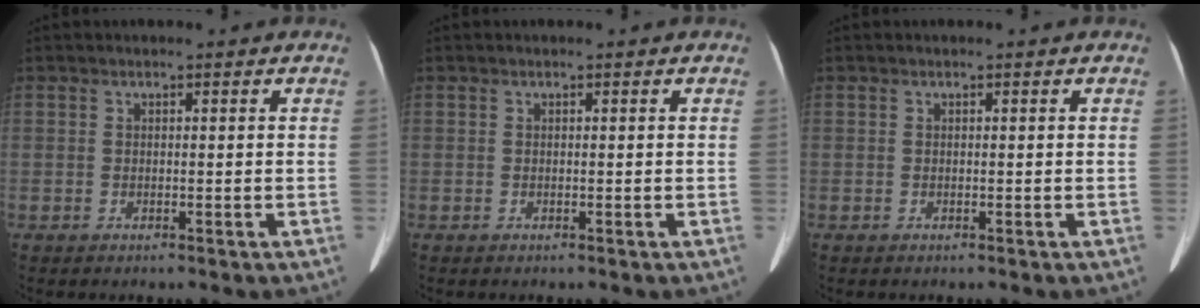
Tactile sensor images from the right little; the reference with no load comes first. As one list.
[{"total": 0.0}, {"total": 0.0}]